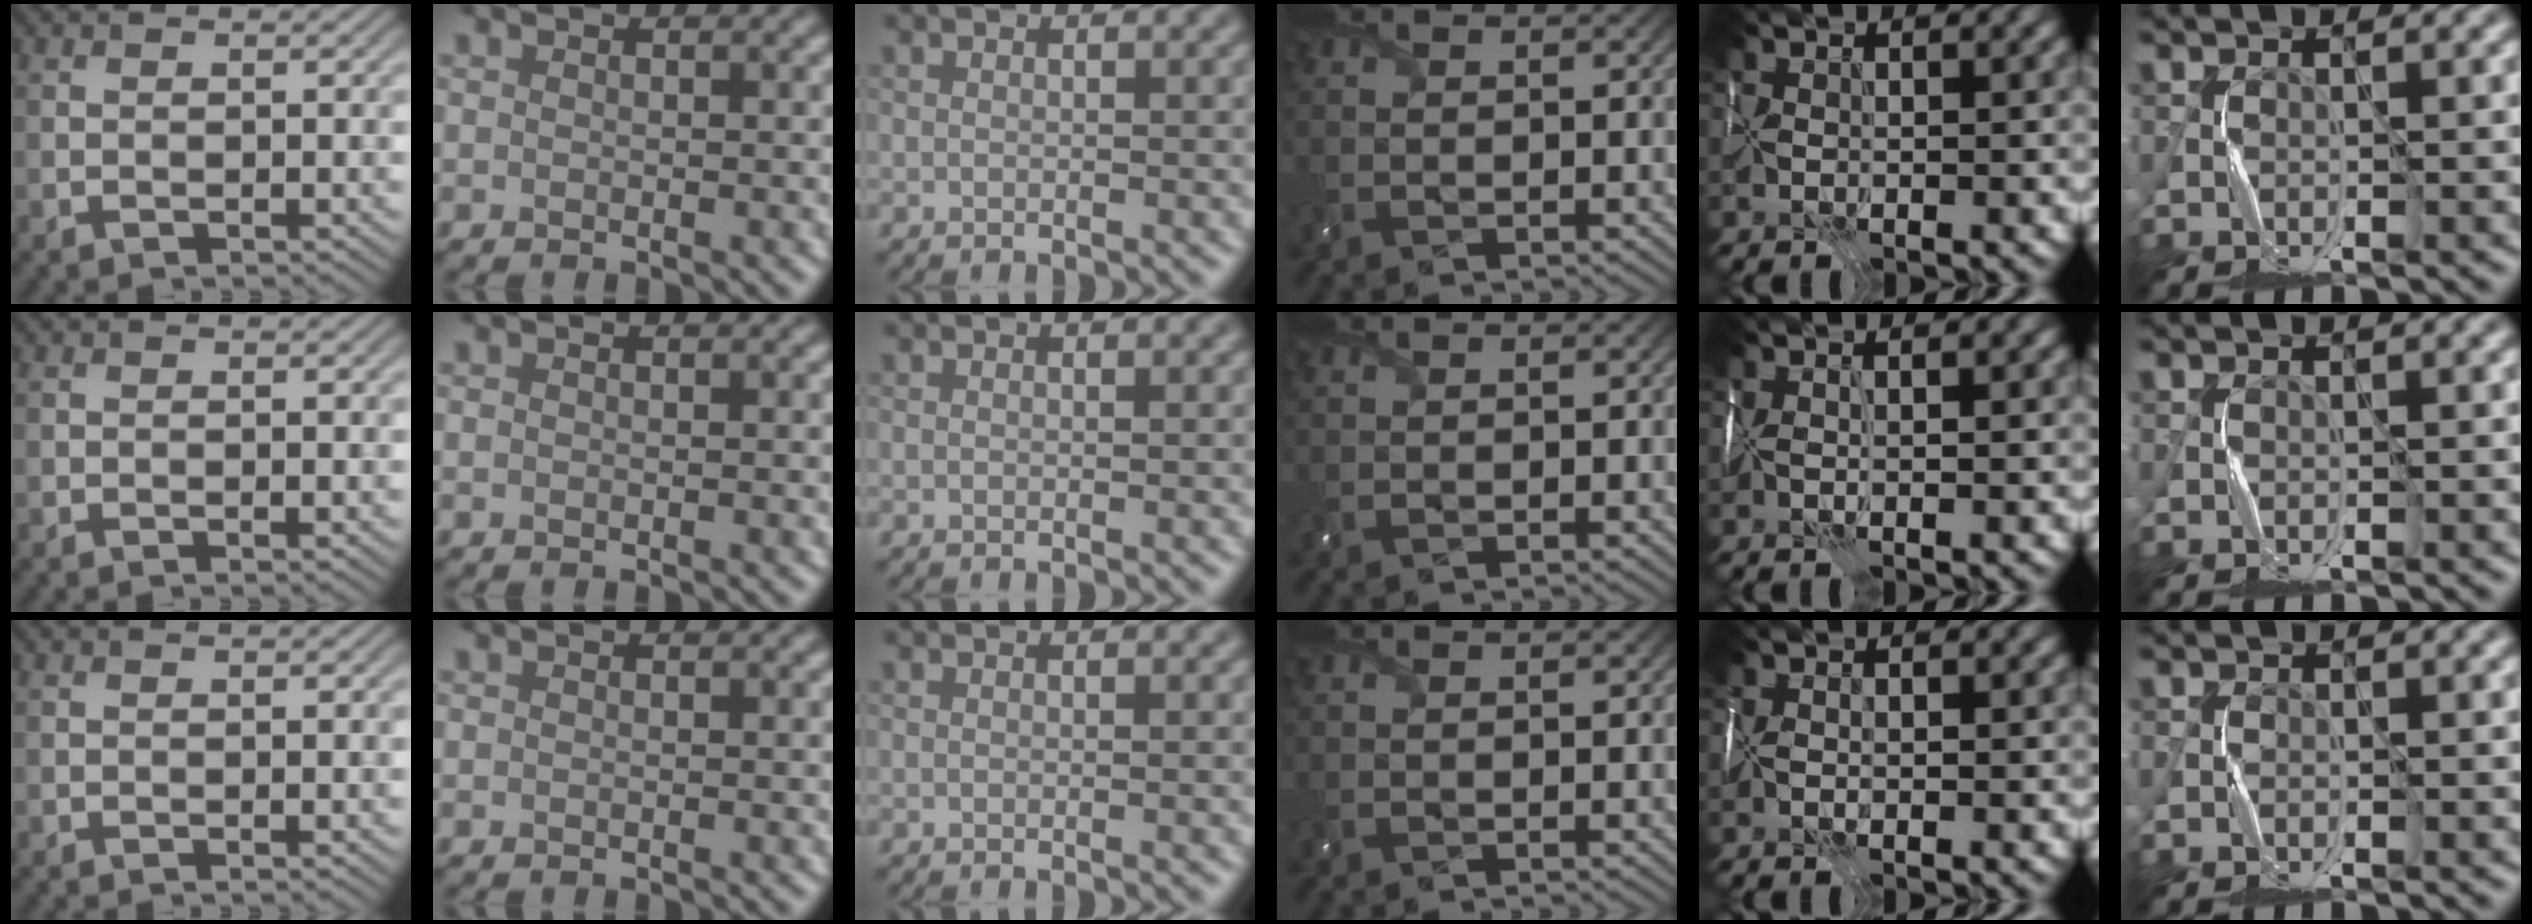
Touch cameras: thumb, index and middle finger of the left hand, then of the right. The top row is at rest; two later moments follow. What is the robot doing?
{"motion": "wrap", "object": "scarf"}